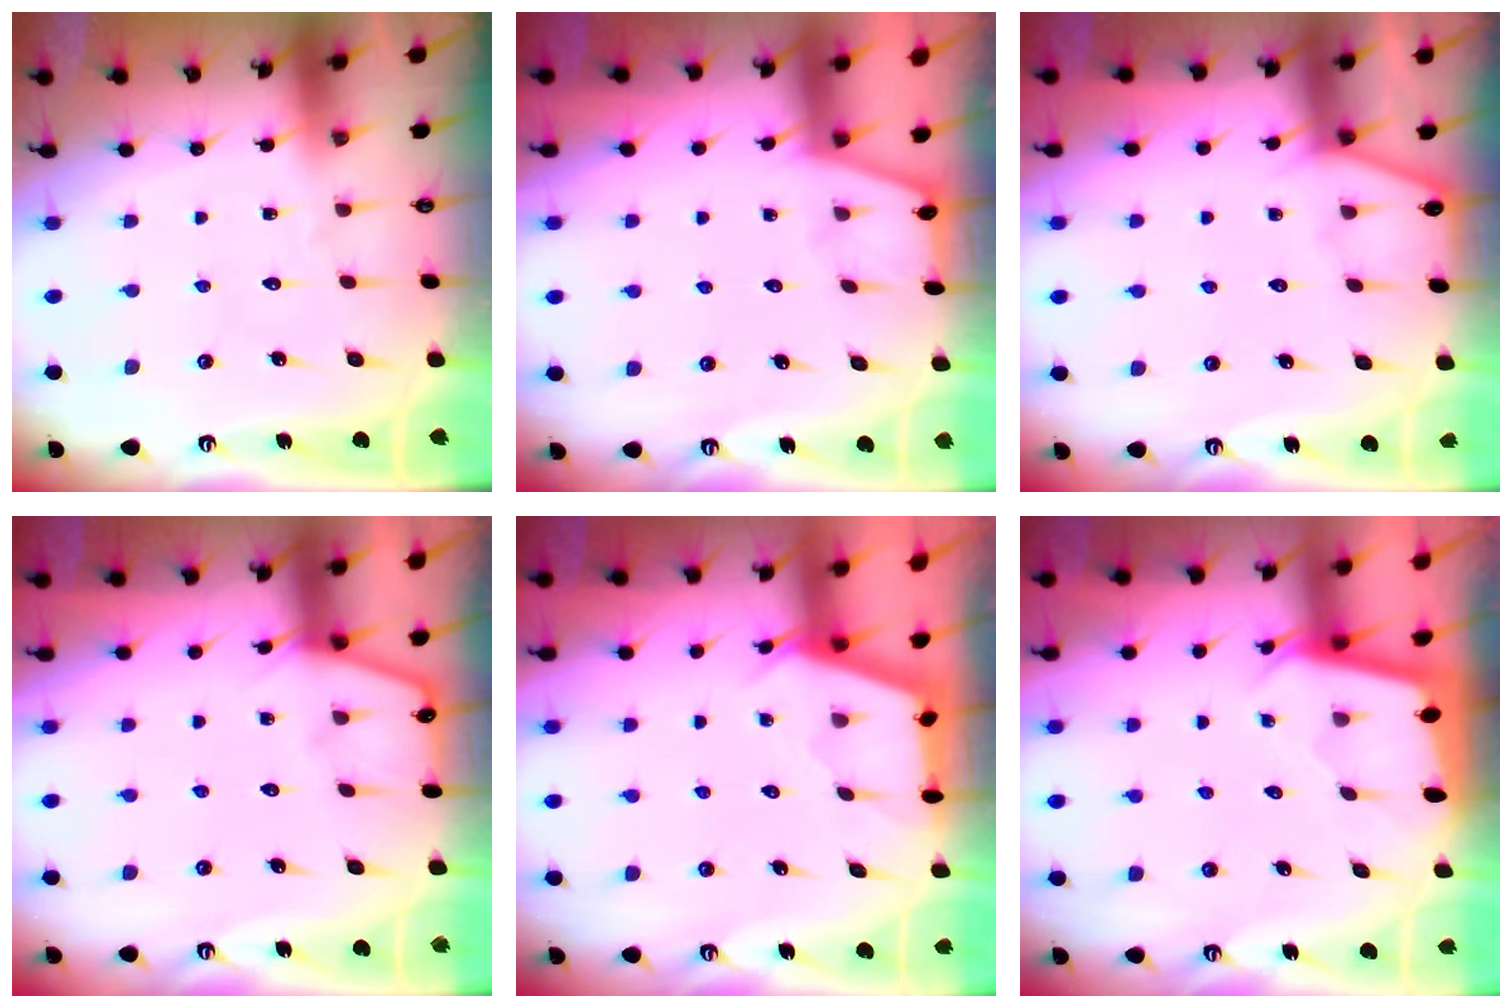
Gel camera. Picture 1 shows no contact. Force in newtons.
{"total": 0.7, "press": 0.7, "slide": 0.2}
{"total": 2.9, "press": 2.9, "slide": 0.3}
{"total": 2.7, "press": 2.6, "slide": 0.4}
{"total": 2.6, "press": 2.6, "slide": 0.3}
{"total": 1.9, "press": 1.9, "slide": 0.1}